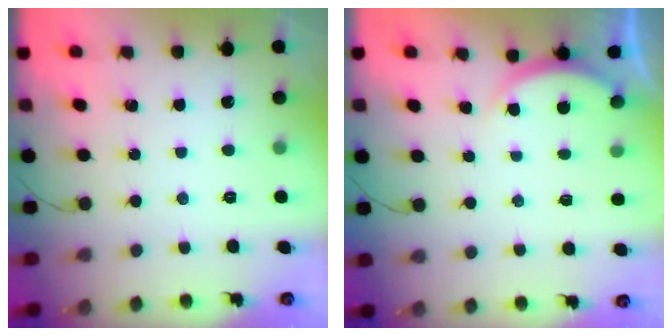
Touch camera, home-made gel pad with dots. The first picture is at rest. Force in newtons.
{"total": 3.0, "press": 2.9, "slide": 0.6}